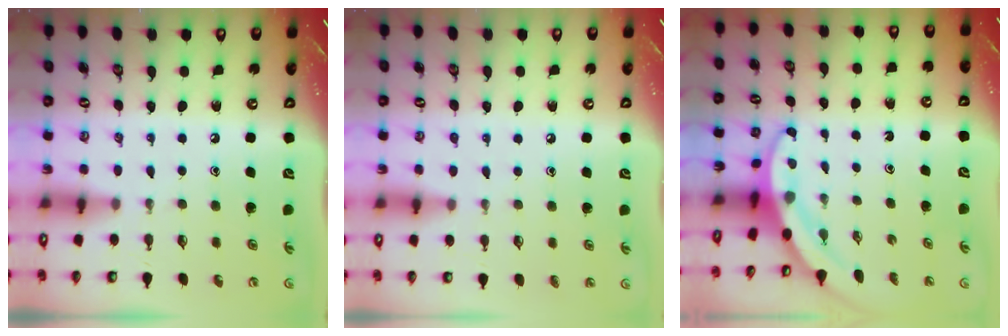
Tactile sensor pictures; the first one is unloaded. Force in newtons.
{"total": 2.3, "press": 2.3, "slide": 0.2}
{"total": 3.2, "press": 3.2, "slide": 0.1}